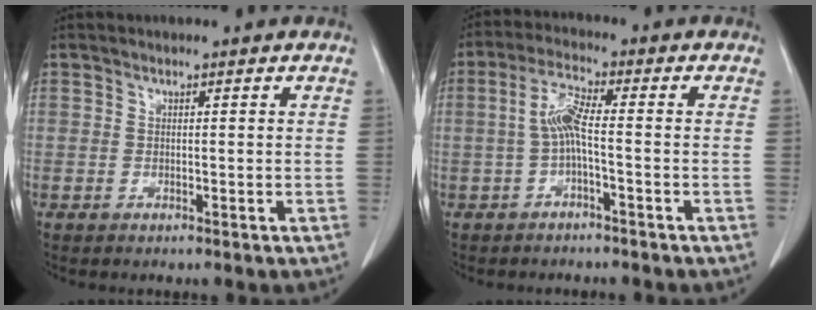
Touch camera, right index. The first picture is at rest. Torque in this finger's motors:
{"motor_torque": [0.47, -0.20, 0.25, 0.04]}